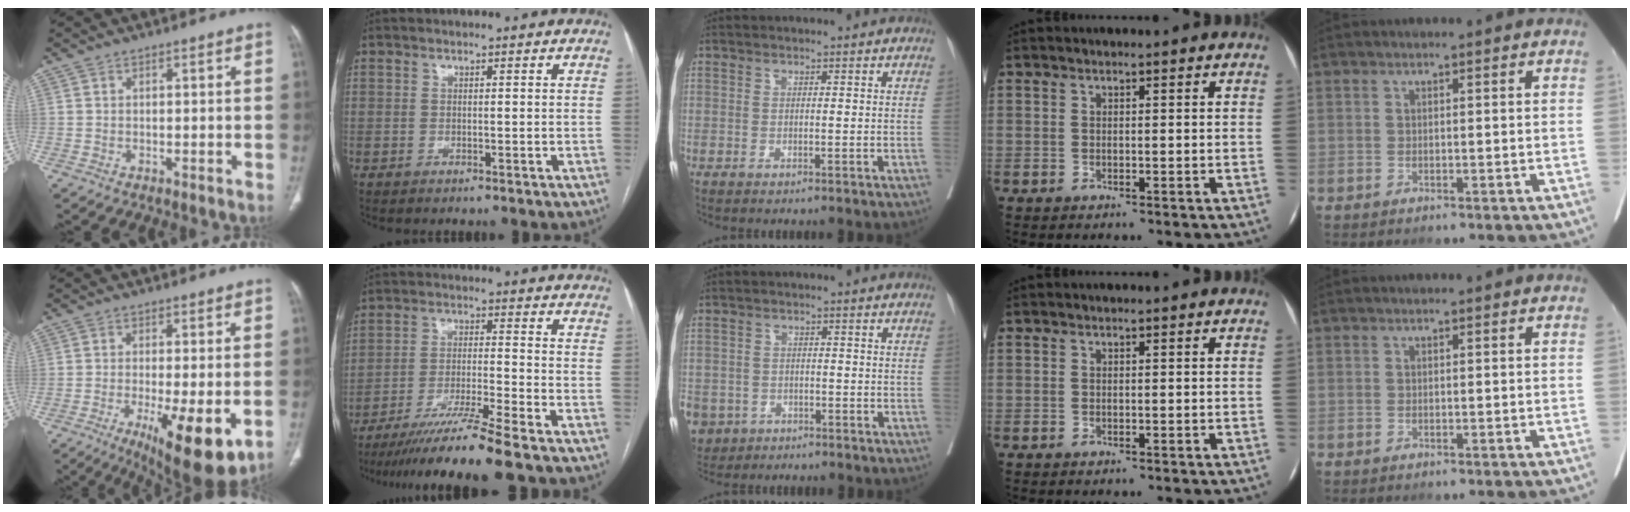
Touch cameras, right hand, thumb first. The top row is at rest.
{"thumb": {"total": 13.9, "force": [-4.7, 3.8, 12.5], "torque": [-0.168, -0.019, -0.059]}, "index": {"total": 11.3, "force": [-9.3, -2.2, 6.0], "torque": [-0.092, -0.030, -0.160]}, "middle": {"total": 8.2, "force": [-4.2, 6.8, 1.9], "torque": [-0.064, 0.003, -0.067]}}